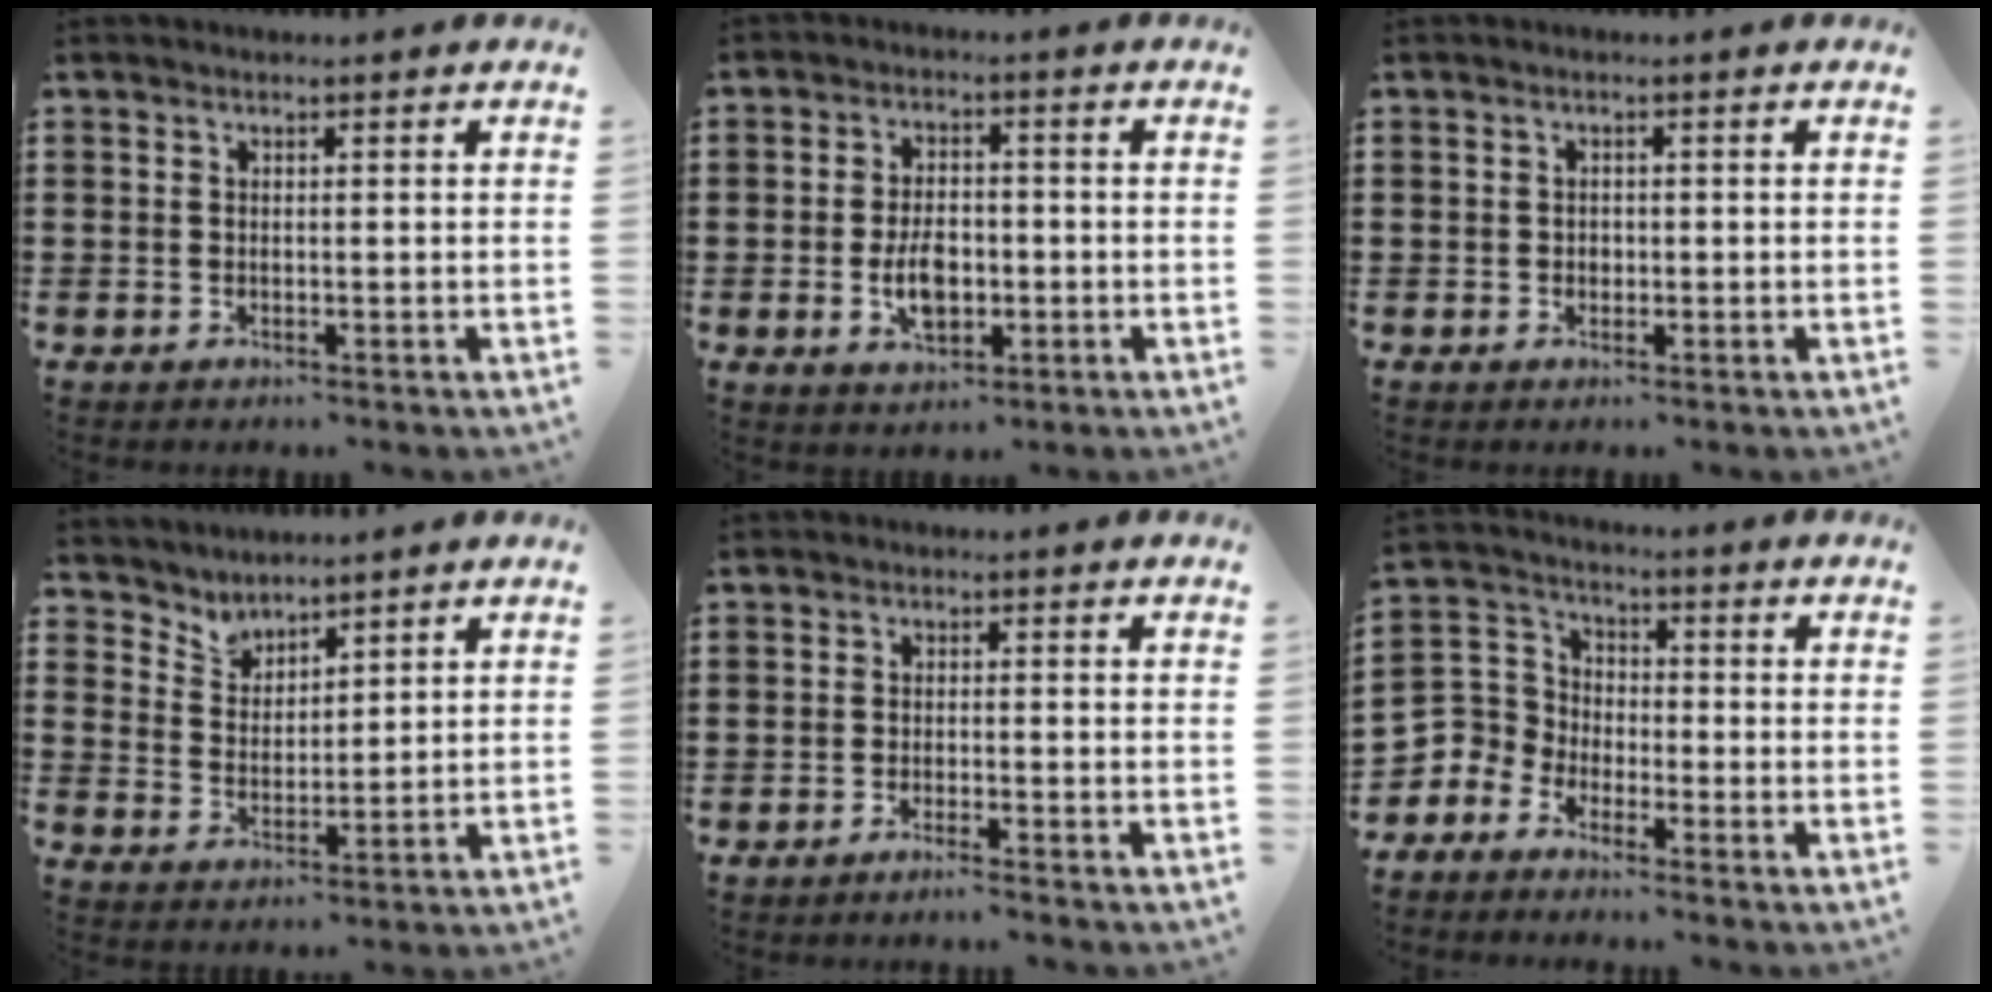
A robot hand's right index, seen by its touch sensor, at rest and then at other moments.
{"total": 5.9, "force": [-1.2, 3.4, 4.7], "torque": [-0.089, 0.001, -0.025]}
{"total": 0.8, "force": [0.1, 0.7, 0.3], "torque": [-0.009, 0.003, 0.001]}
{"total": 3.2, "force": [3.0, 0.9, -0.7], "torque": [-0.003, -0.010, 0.055]}
{"total": 1.4, "force": [-1.3, -0.3, 0.6], "torque": [-0.009, -0.001, -0.023]}
{"total": 4.4, "force": [-2.8, 3.3, 0.4], "torque": [-0.058, -0.007, -0.073]}